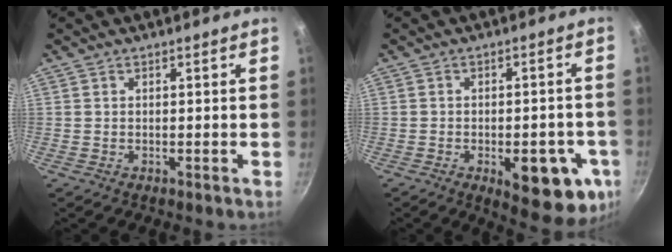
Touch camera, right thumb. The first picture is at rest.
{"total": 13.4, "force": [-5.2, 5.4, 11.0], "torque": [-0.116, 0.014, -0.057]}